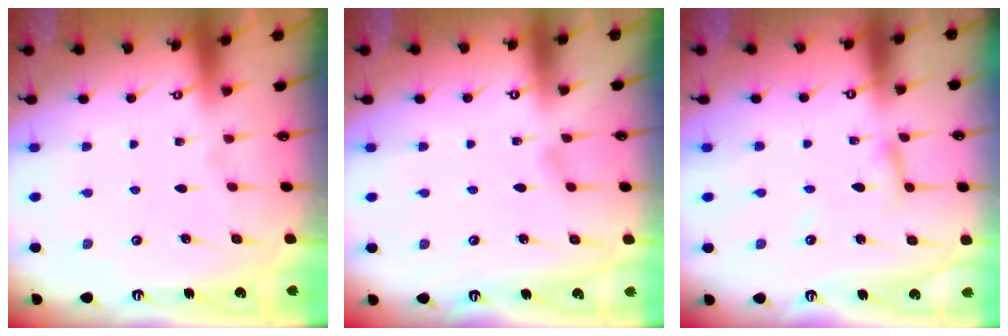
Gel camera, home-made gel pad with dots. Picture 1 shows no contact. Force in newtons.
{"total": 2.4, "press": 2.4, "slide": 0.3}
{"total": 4.6, "press": 4.5, "slide": 0.4}